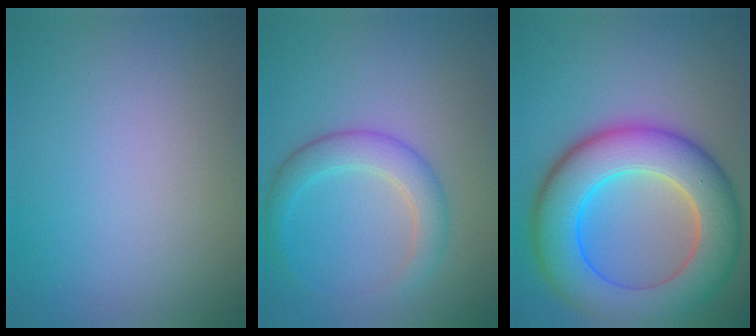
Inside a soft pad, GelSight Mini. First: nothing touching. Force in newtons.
{"total": 3.3, "press": 3.3, "slide": 0.1}
{"total": 10.6, "press": 10.6, "slide": 0.2}